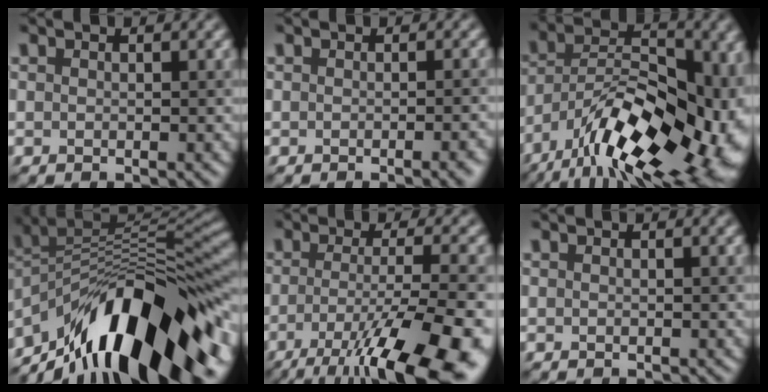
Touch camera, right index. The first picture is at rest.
{"total": 2.1, "force": [-0.9, 0.6, 1.9], "torque": [-0.014, 0.001, -0.012]}
{"total": 18.6, "force": [-9.9, 9.2, 12.8], "torque": [-0.185, 0.003, -0.151]}
{"total": 15.7, "force": [-8.5, 6.1, 11.7], "torque": [-0.184, 0.030, -0.149]}
{"total": 13.8, "force": [-7.1, 3.4, 11.3], "torque": [-0.187, -0.016, -0.110]}
{"total": 0.0}